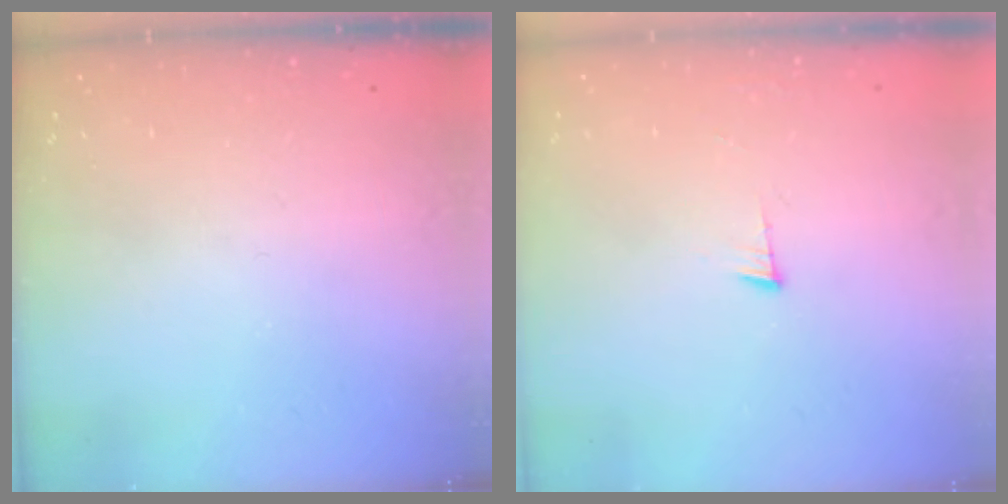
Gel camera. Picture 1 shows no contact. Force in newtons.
{"total": 3.5, "press": 3.5, "slide": 0.5}